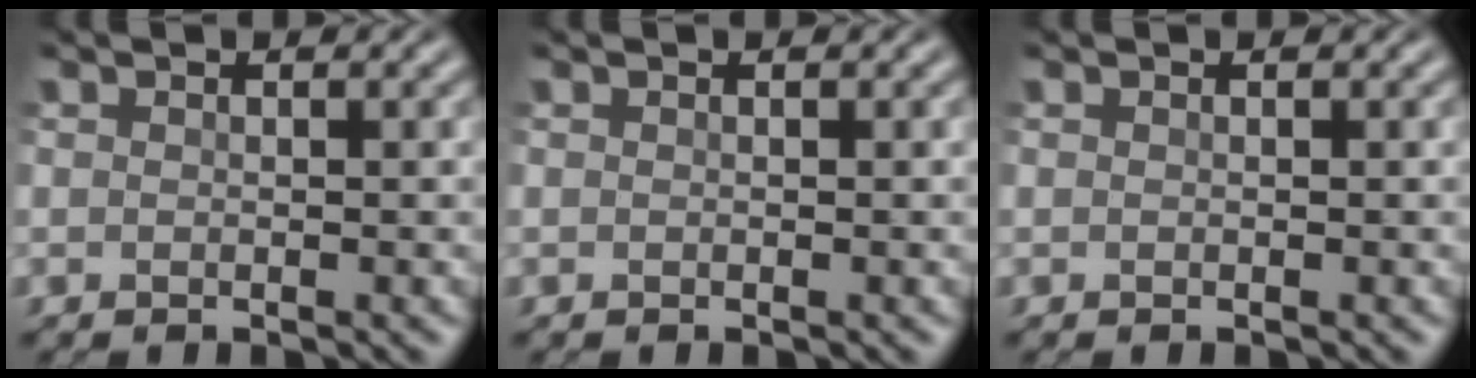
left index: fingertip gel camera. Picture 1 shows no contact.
{"total": 0.0}
{"total": 0.0}